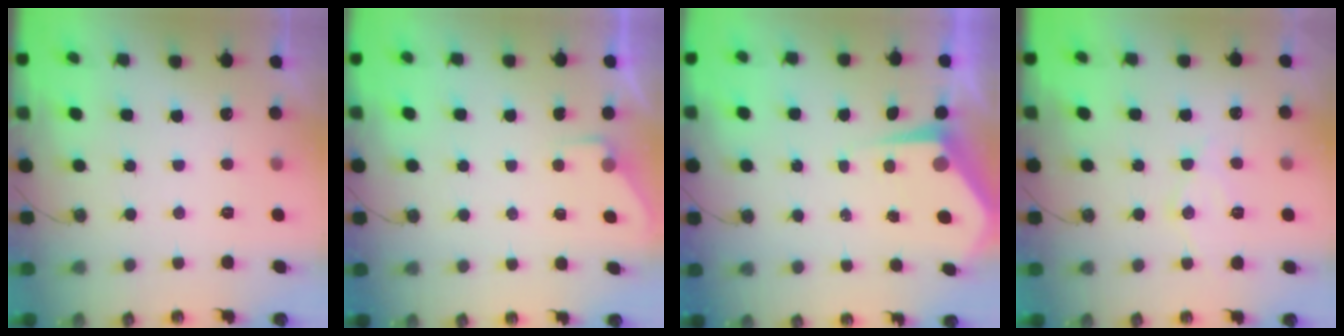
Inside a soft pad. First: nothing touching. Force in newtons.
{"total": 2.4, "press": 2.4, "slide": 0.4}
{"total": 5.1, "press": 5.1, "slide": 0.5}
{"total": 8.0, "press": 7.9, "slide": 0.7}